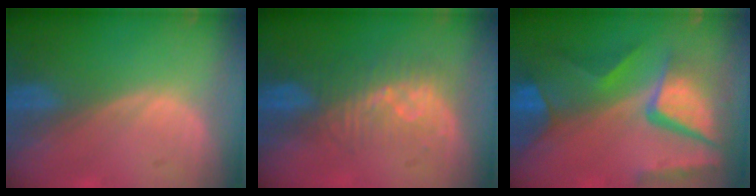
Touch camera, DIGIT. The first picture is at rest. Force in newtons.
{"total": 8.2, "press": 7.3, "slide": 3.7}
{"total": 11.3, "press": 9.4, "slide": 6.4}